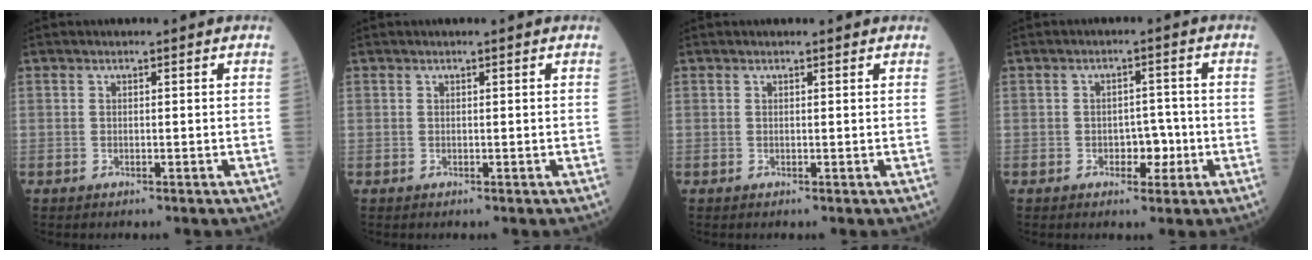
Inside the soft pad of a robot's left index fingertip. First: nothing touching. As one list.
[{"total": 0.6, "force": [0.5, -0.1, 0.3], "torque": [-0.005, 0.005, 0.011]}, {"total": 0.7, "force": [0.7, 0.1, 0.1], "torque": [-0.009, 0.000, 0.007]}, {"total": 3.6, "force": [-1.2, 2.1, 2.6], "torque": [-0.032, 0.006, -0.015]}]